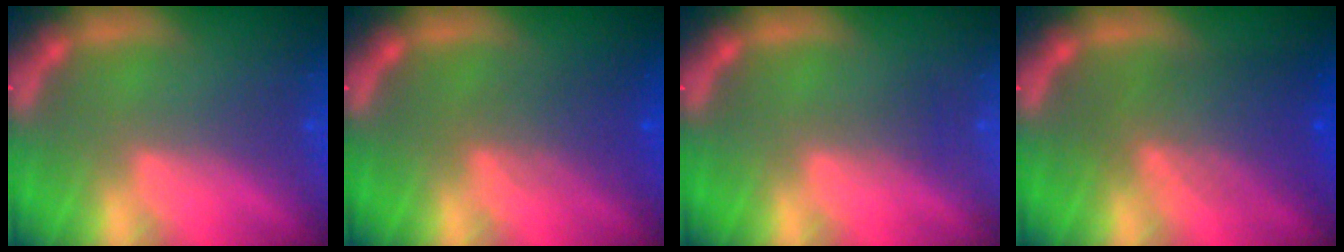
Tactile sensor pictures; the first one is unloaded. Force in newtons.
{"total": 3.6}
{"total": 1.0}
{"total": 6.1}